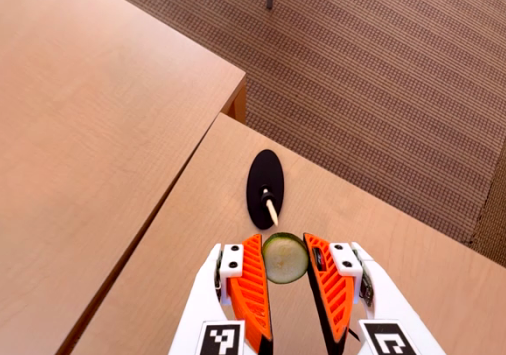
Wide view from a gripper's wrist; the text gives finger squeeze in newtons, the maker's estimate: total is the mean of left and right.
{"total": 10.1, "left": 10.2, "right": 10.0}